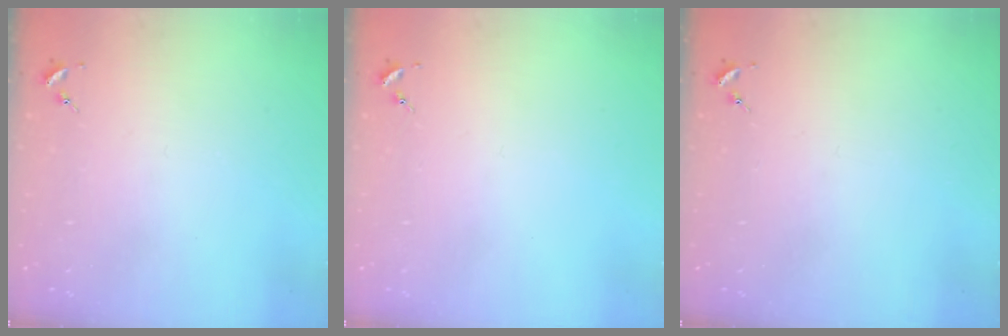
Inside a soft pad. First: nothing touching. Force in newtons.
{"total": 0.0}
{"total": 0.0}